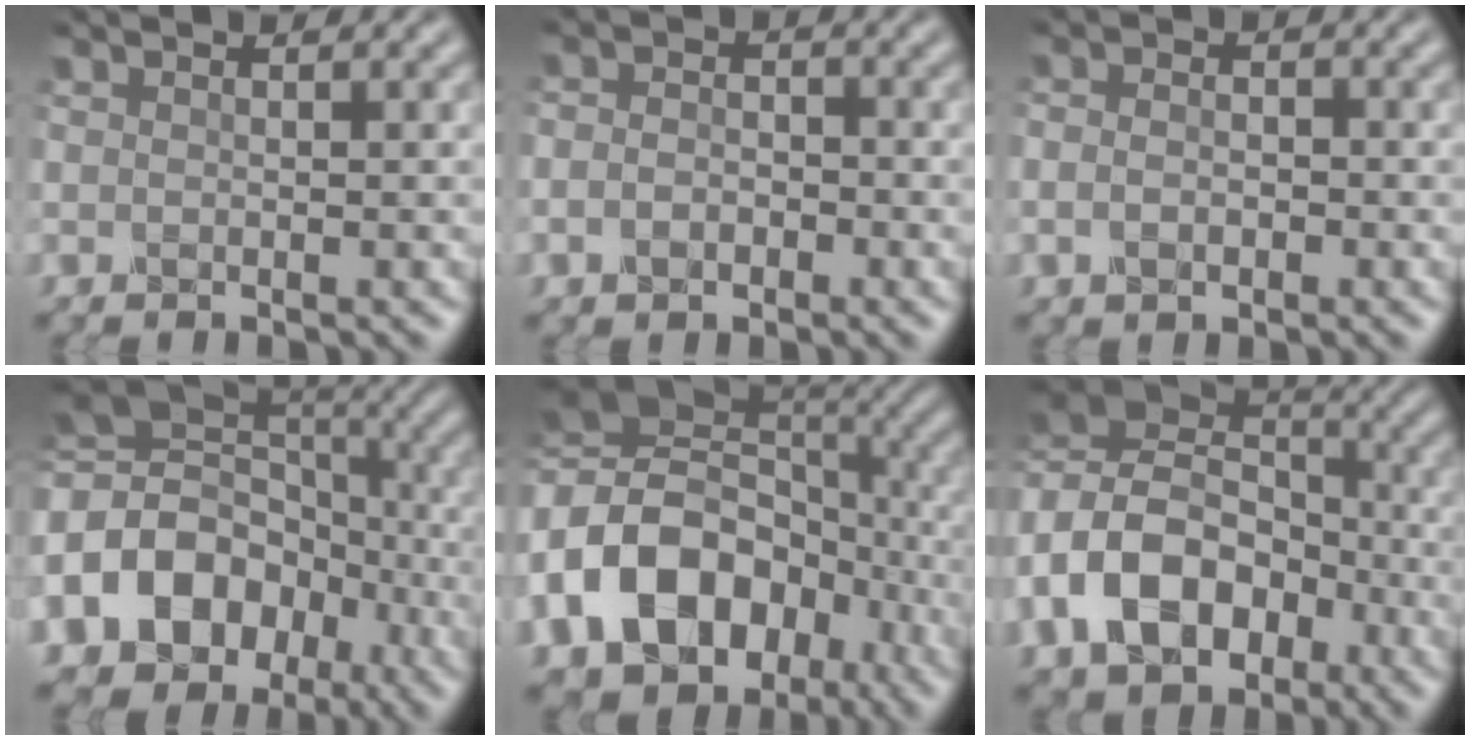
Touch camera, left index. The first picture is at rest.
{"total": 2.1, "force": [-0.9, 1.6, 1.1], "torque": [-0.021, 0.004, -0.023]}
{"total": 1.9, "force": [-0.5, 1.3, 1.2], "torque": [-0.017, 0.002, -0.018]}
{"total": 14.2, "force": [-4.4, 11.8, 6.5], "torque": [-0.151, 0.007, -0.096]}
{"total": 16.9, "force": [-4.5, 12.8, 10.0], "torque": [-0.209, -0.011, -0.085]}
{"total": 11.1, "force": [-3.4, 8.3, 6.6], "torque": [-0.138, 0.005, -0.074]}